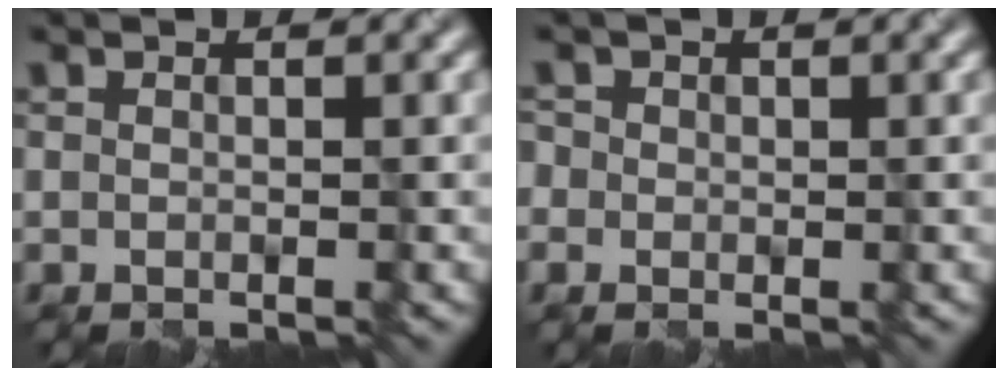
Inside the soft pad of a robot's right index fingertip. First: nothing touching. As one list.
[{"total": 0.9, "force": [-0.3, 0.8, -0.3], "torque": [-0.005, 0.003, -0.002]}]